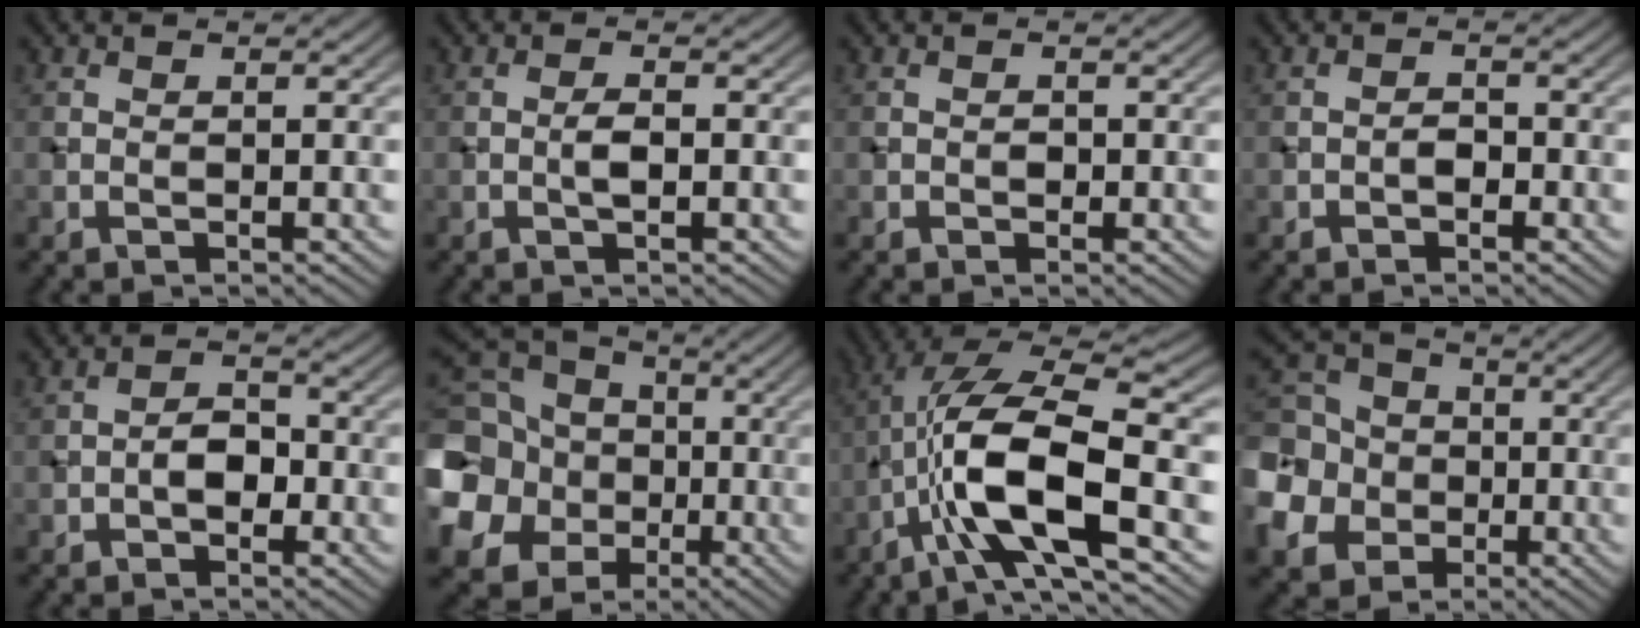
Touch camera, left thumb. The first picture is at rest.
{"total": 1.8, "force": [-0.3, 0.6, 1.7], "torque": [-0.031, 0.004, -0.008]}
{"total": 0.7, "force": [-0.1, 0.5, 0.3], "torque": [-0.002, 0.002, -0.002]}
{"total": 1.3, "force": [-0.6, 0.8, 0.8], "torque": [-0.011, 0.005, -0.013]}
{"total": 2.9, "force": [-1.1, 1.8, 2.1], "torque": [-0.028, 0.010, -0.021]}
{"total": 19.1, "force": [-3.1, 17.1, 8.0], "torque": [-0.264, -0.024, -0.085]}
{"total": 13.4, "force": [-3.5, 4.2, 12.3], "torque": [-0.241, 0.007, -0.061]}
{"total": 12.4, "force": [-2.7, 10.7, 5.5], "torque": [-0.185, -0.030, -0.074]}